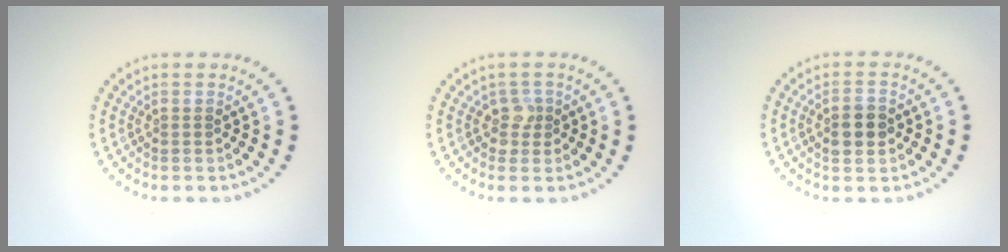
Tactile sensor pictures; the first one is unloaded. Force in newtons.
{"total": 1.4, "press": 1.1, "slide": 0.9}
{"total": 2.9, "press": 2.9, "slide": 0.1}